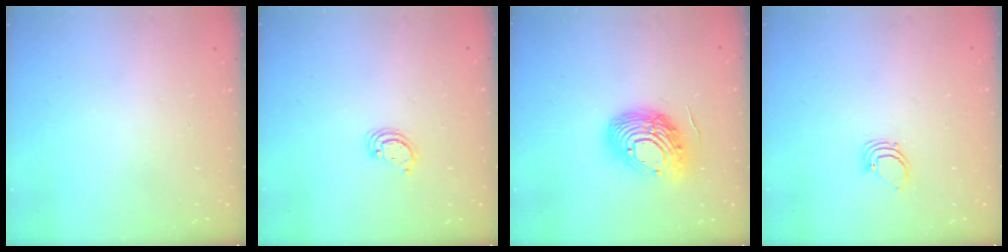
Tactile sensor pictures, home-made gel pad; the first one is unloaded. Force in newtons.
{"total": 2.6, "press": 2.6, "slide": 0.3}
{"total": 16.5, "press": 16.4, "slide": 1.4}
{"total": 2.3, "press": 2.3, "slide": 0.1}